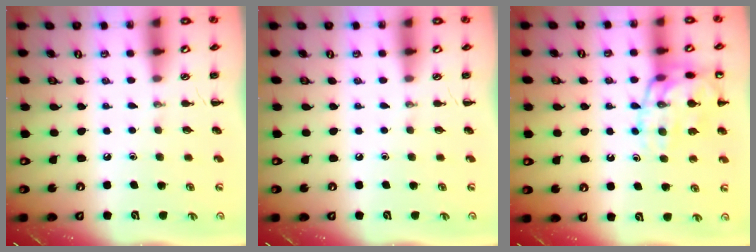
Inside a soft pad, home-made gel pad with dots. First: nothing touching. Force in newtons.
{"total": 0.0}
{"total": 16.1, "press": 16.0, "slide": 1.9}